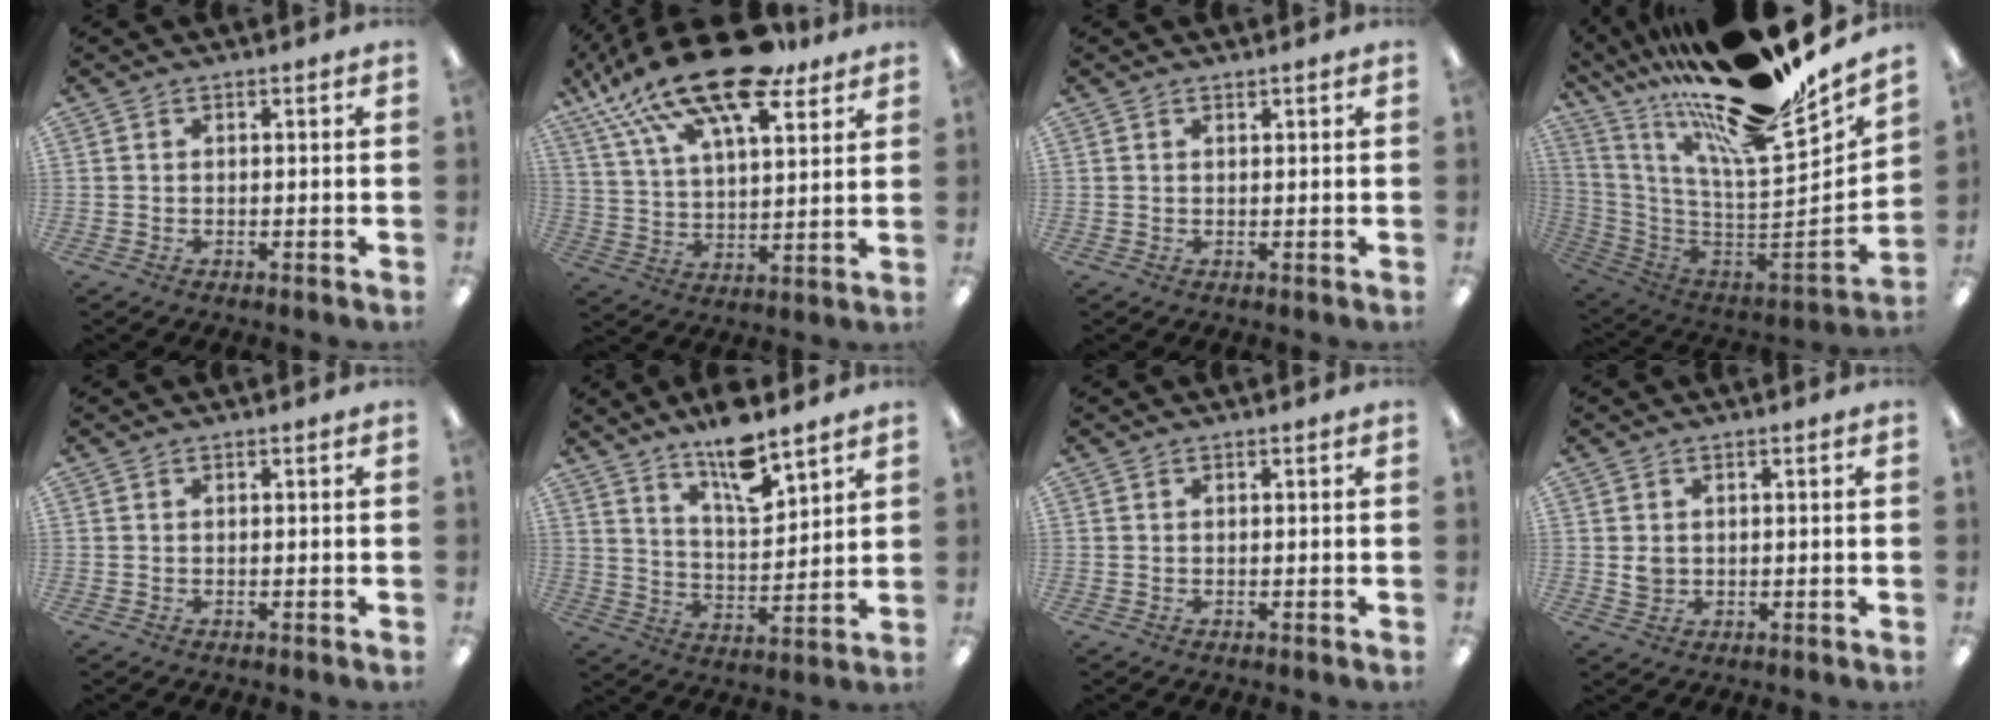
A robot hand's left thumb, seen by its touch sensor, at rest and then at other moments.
{"total": 21.9, "force": [15.5, 7.5, 13.6], "torque": [-0.238, -0.083, 0.267]}
{"total": 0.7, "force": [0.7, 0.1, 0.2], "torque": [-0.006, 0.000, 0.014]}
{"total": 23.6, "force": [16.7, 5.3, 15.9], "torque": [-0.216, -0.141, 0.276]}
{"total": 0.0}
{"total": 12.8, "force": [10.0, 3.6, 7.1], "torque": [-0.117, -0.059, 0.171]}
{"total": 0.0}
{"total": 2.2, "force": [0.7, 1.9, 0.9], "torque": [-0.012, 0.001, 0.010]}